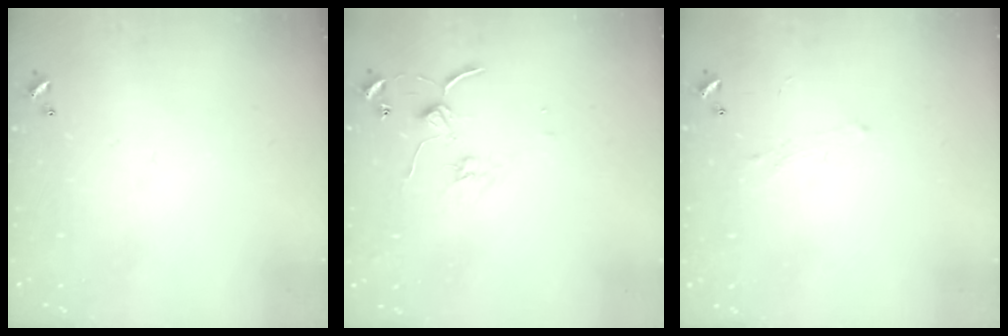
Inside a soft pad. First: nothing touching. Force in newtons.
{"total": 1.4, "press": 1.3, "slide": 0.2}
{"total": 0.8, "press": 0.6, "slide": 0.6}